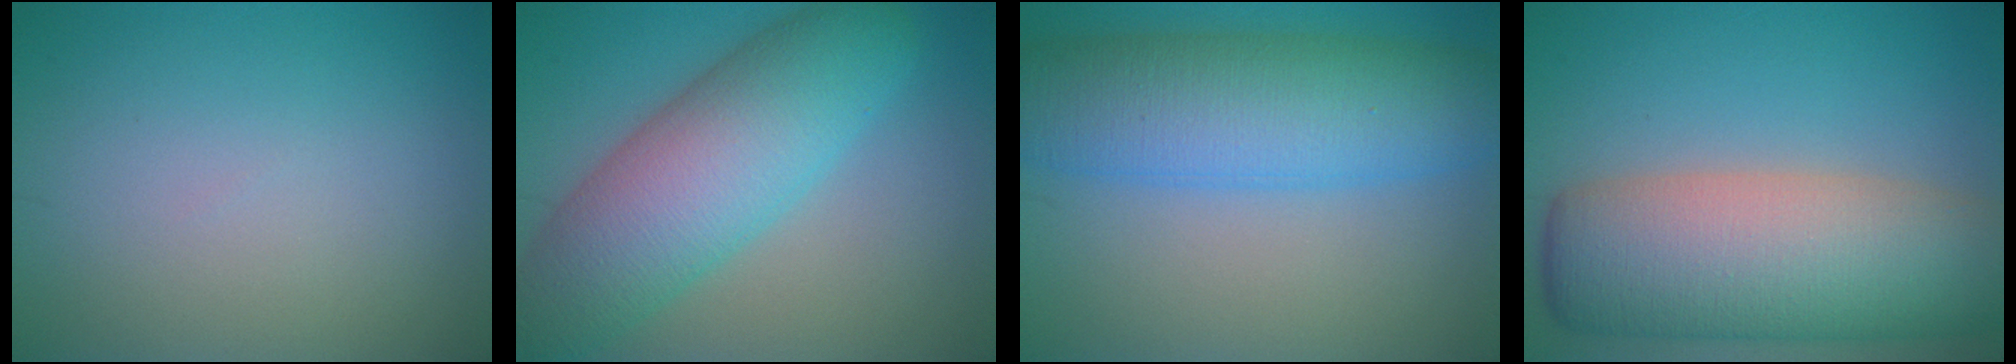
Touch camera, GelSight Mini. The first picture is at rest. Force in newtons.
{"total": 10.0, "press": 10.0, "slide": 0.3}
{"total": 9.9, "press": 9.9, "slide": 0.3}
{"total": 12.8, "press": 12.8, "slide": 0.9}